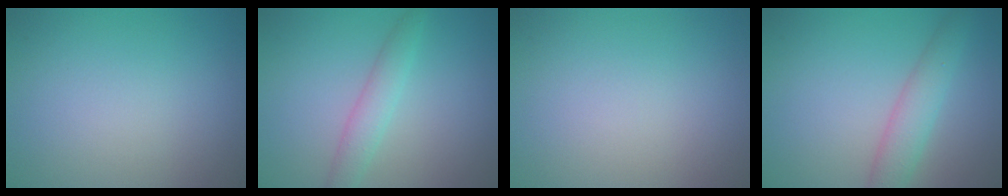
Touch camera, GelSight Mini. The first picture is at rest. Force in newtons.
{"total": 2.3, "press": 2.3, "slide": 0.1}
{"total": 0.0}
{"total": 3.1, "press": 3.1, "slide": 0.1}